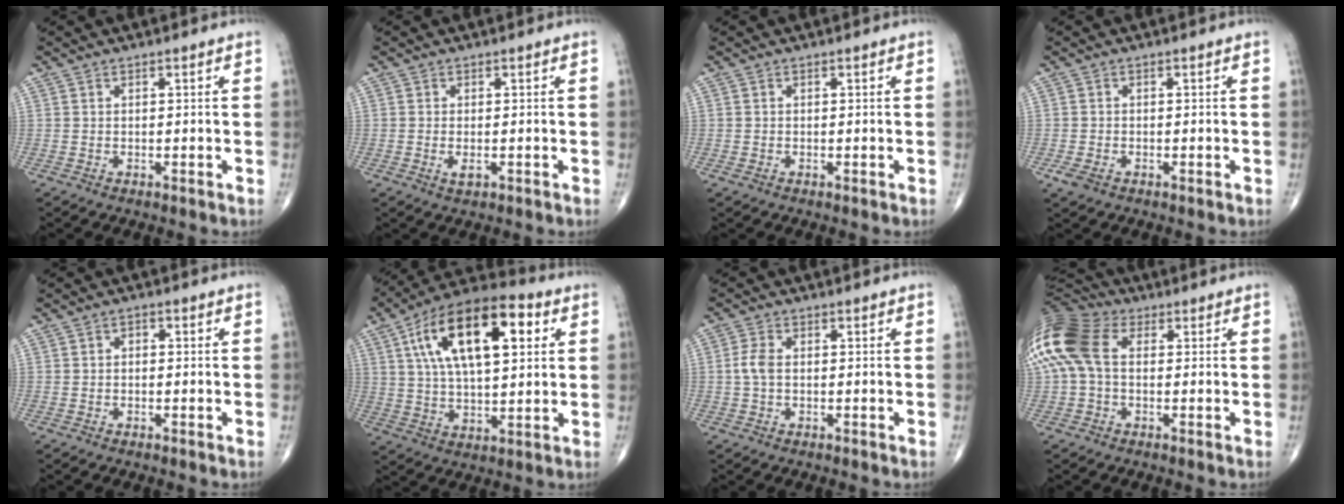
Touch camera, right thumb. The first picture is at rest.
{"total": 1.7, "force": [-0.5, 0.8, 1.5], "torque": [-0.030, -0.004, -0.009]}
{"total": 0.7, "force": [-0.2, 0.4, 0.4], "torque": [-0.014, 0.001, -0.004]}
{"total": 2.5, "force": [-1.2, 1.5, 1.5], "torque": [-0.038, 0.000, -0.019]}
{"total": 1.0, "force": [0.0, 0.7, 0.7], "torque": [-0.005, 0.004, -0.006]}
{"total": 20.9, "force": [6.5, 9.5, 17.4], "torque": [-0.282, 0.008, 0.102]}
{"total": 3.2, "force": [-0.1, 1.9, 2.6], "torque": [-0.060, 0.006, -0.007]}
{"total": 14.4, "force": [1.8, 9.5, 10.7], "torque": [-0.250, 0.033, 0.025]}